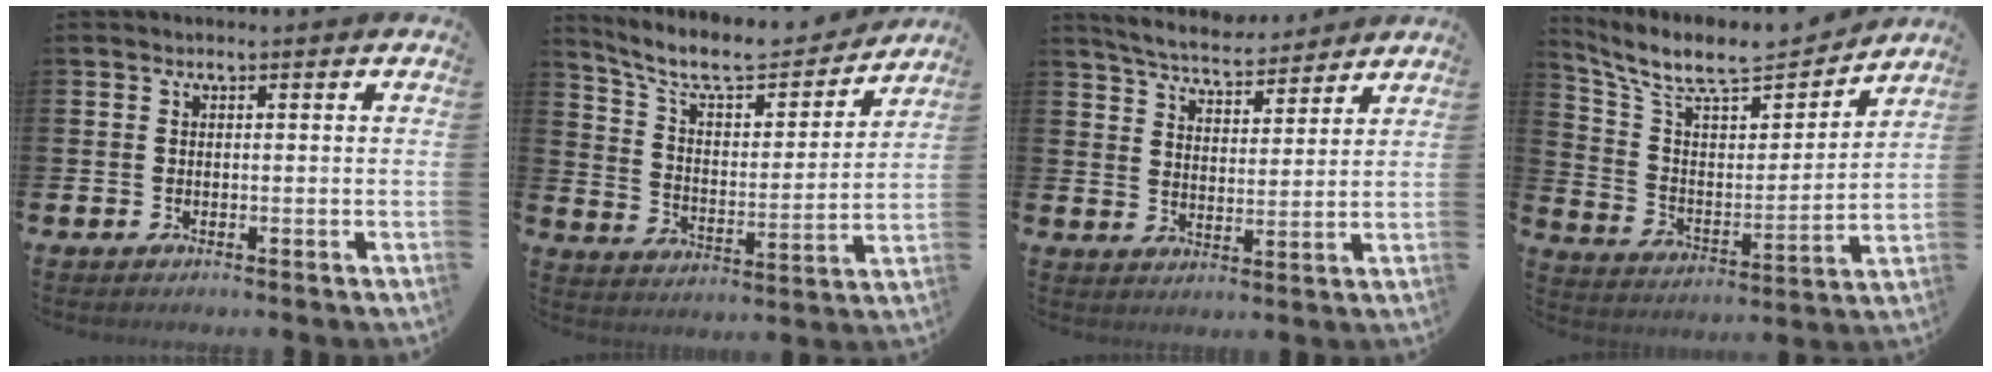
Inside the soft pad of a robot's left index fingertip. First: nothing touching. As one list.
[{"total": 9.0, "force": [8.0, 2.5, 3.4], "torque": [-0.100, -0.055, 0.135]}, {"total": 5.6, "force": [5.4, 0.9, 1.0], "torque": [-0.043, -0.028, 0.096]}, {"total": 9.1, "force": [8.0, 2.6, 3.6], "torque": [-0.105, -0.058, 0.135]}]